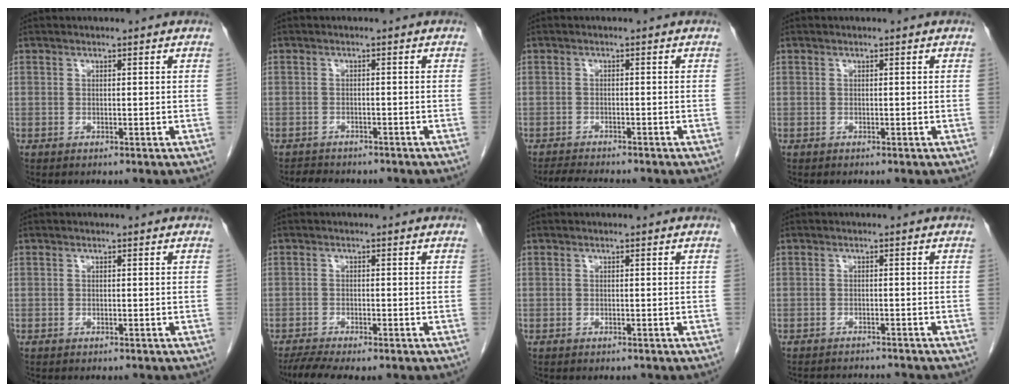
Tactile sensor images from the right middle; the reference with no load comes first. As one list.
[{"total": 4.7, "force": [-4.1, 1.8, 1.4], "torque": [-0.028, -0.004, -0.055]}, {"total": 4.7, "force": [-4.4, 0.5, 1.8], "torque": [-0.030, -0.013, -0.069]}, {"total": 0.0}, {"total": 2.9, "force": [-2.6, 0.7, 1.2], "torque": [-0.019, -0.005, -0.029]}, {"total": 6.0, "force": [-5.0, 0.7, 3.2], "torque": [-0.051, -0.010, -0.082]}, {"total": 2.5, "force": [-2.3, 0.7, 0.9], "torque": [-0.018, -0.005, -0.025]}, {"total": 7.0, "force": [-6.9, 0.4, 1.4], "torque": [-0.015, 0.000, -0.094]}]